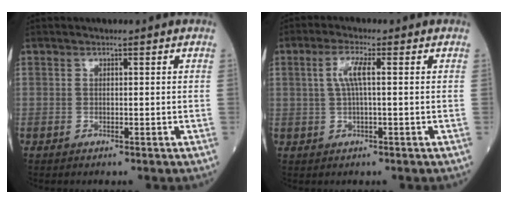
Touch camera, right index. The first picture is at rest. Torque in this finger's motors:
{"motor_torque": [0.57, 0.00, 0.29, 0.10]}